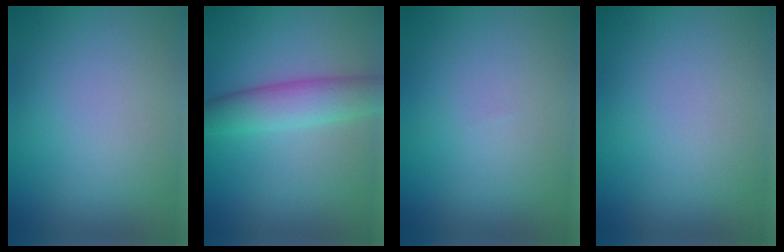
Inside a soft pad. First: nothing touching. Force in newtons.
{"total": 4.4, "press": 4.4, "slide": 0.1}
{"total": 0.0}
{"total": 0.0}